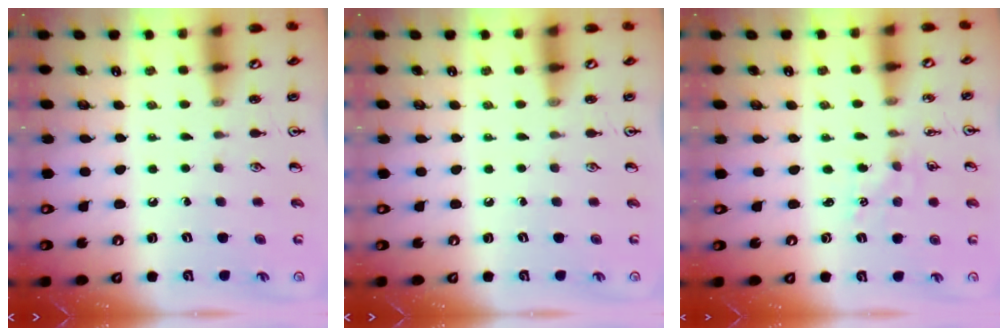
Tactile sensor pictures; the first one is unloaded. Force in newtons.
{"total": 0.0}
{"total": 0.8, "press": 0.8, "slide": 0.1}